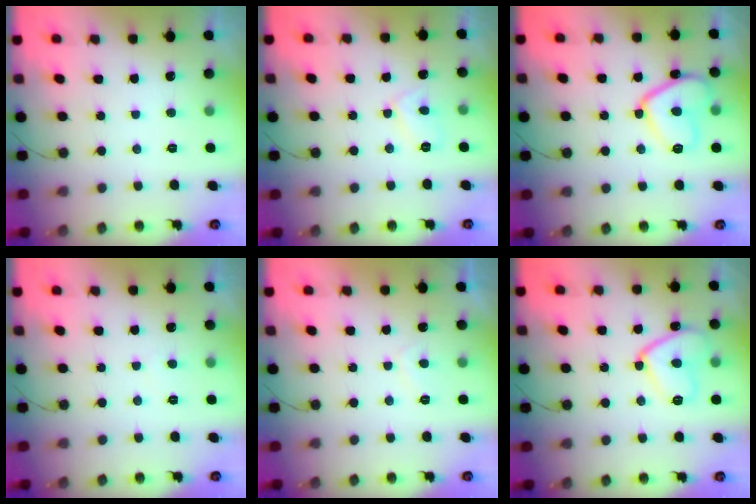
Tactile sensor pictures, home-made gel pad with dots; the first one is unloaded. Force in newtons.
{"total": 5.2, "press": 5.2, "slide": 0.3}
{"total": 13.0, "press": 13.0, "slide": 1.2}
{"total": 2.9, "press": 2.9, "slide": 0.3}
{"total": 1.5, "press": 1.3, "slide": 0.7}
{"total": 12.3, "press": 12.3, "slide": 1.0}